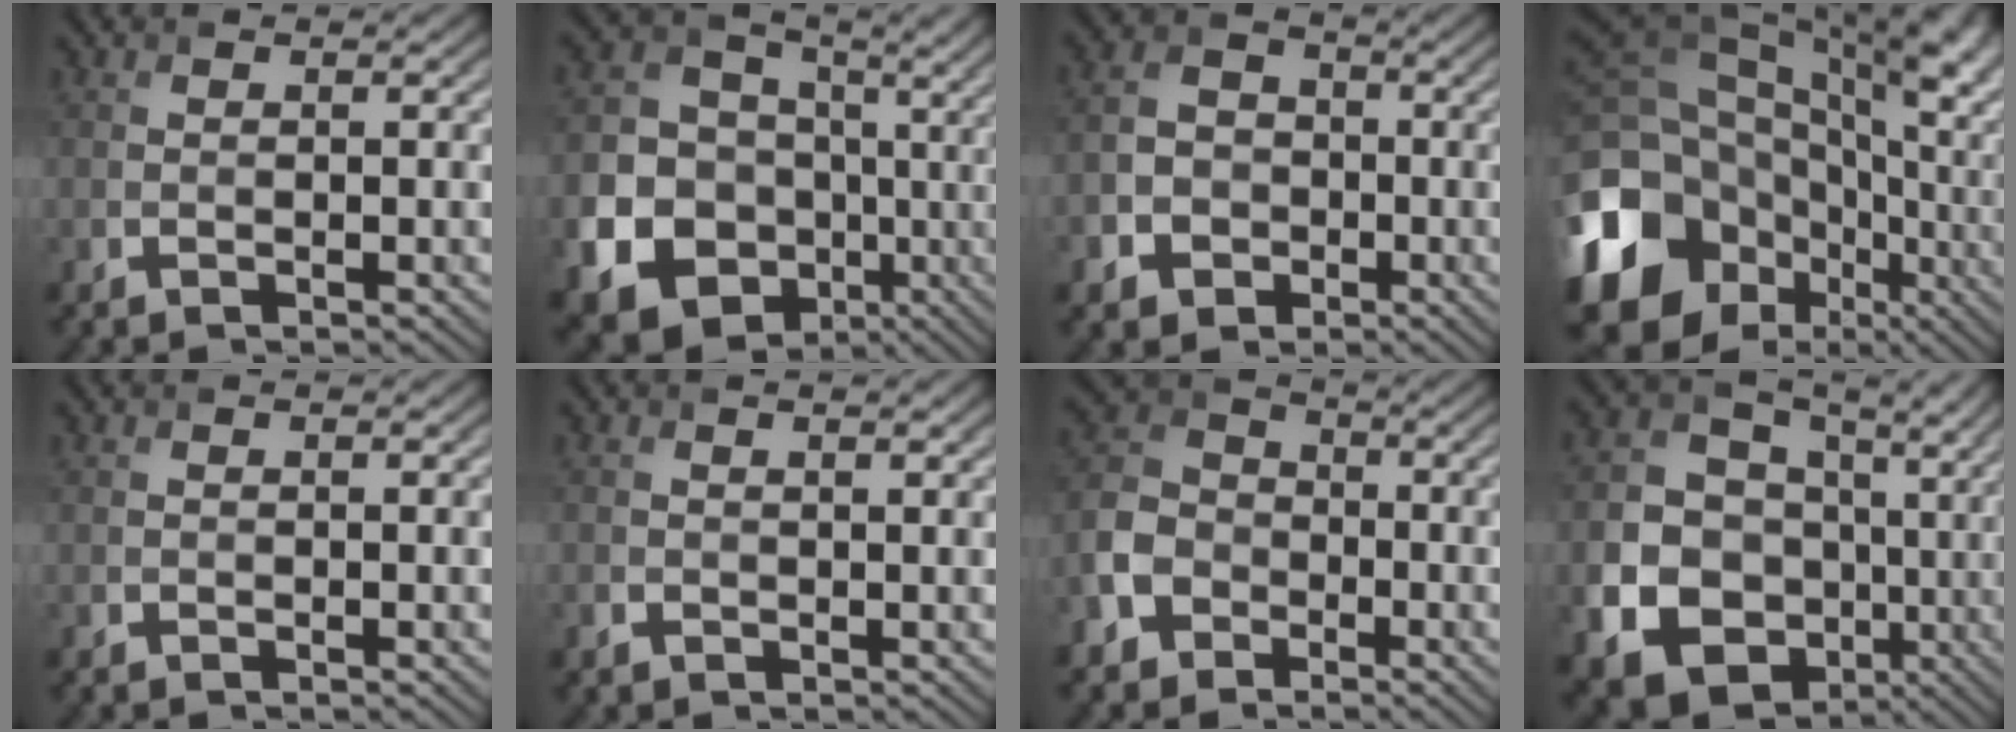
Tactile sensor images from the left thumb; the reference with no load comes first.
{"total": 16.1, "force": [-4.2, 14.1, 6.6], "torque": [-0.169, -0.045, -0.076]}
{"total": 6.1, "force": [-2.5, 5.0, 2.3], "torque": [-0.054, -0.011, -0.058]}
{"total": 22.2, "force": [-3.2, 17.9, 12.8], "torque": [-0.297, -0.029, -0.051]}
{"total": 0.0}
{"total": 1.1, "force": [0.3, 0.6, 0.9], "torque": [-0.022, -0.001, 0.010]}
{"total": 7.7, "force": [-4.0, 5.7, 3.2], "torque": [-0.099, -0.008, -0.096]}
{"total": 13.3, "force": [-2.5, 11.4, 6.5], "torque": [-0.166, -0.049, -0.036]}